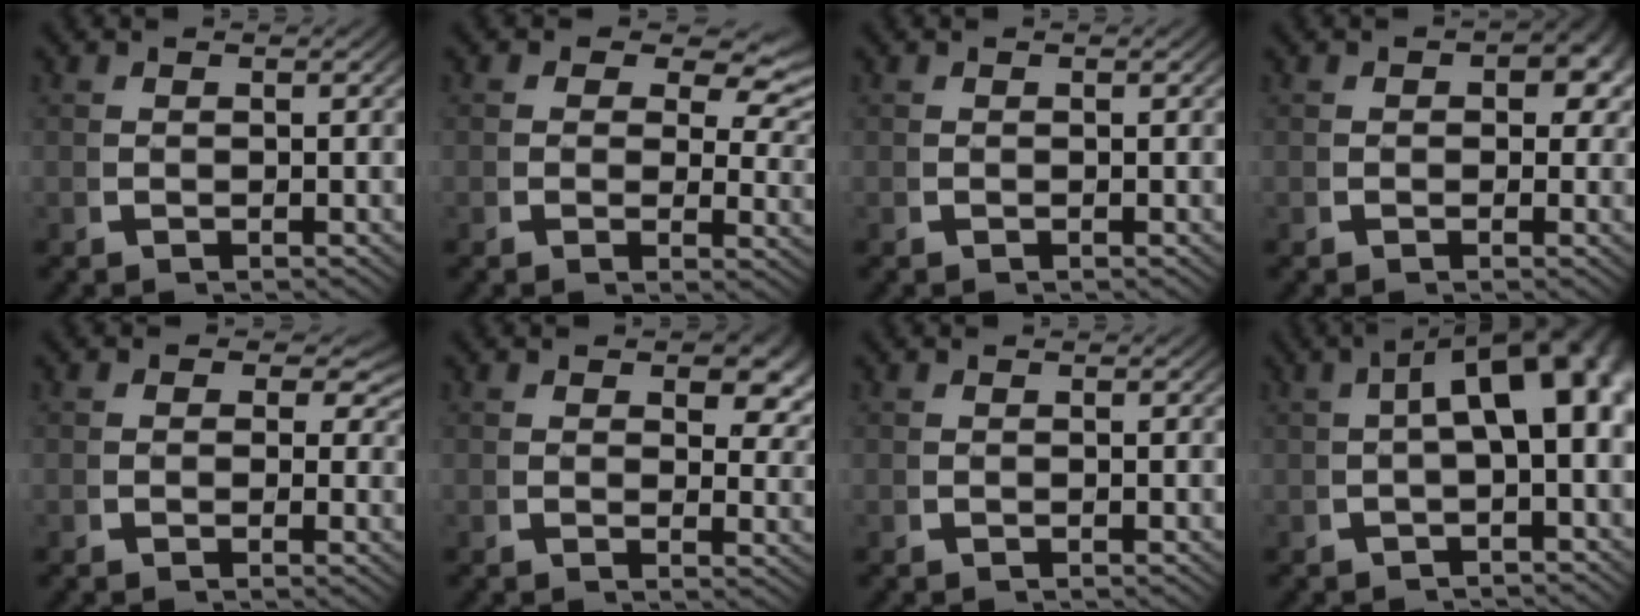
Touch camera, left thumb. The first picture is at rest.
{"total": 3.9, "force": [1.2, 2.5, 2.7], "torque": [-0.033, -0.014, 0.017]}
{"total": 0.0}
{"total": 2.5, "force": [0.3, 1.8, 1.8], "torque": [-0.021, -0.006, 0.001]}
{"total": 3.2, "force": [0.6, 2.5, 2.0], "torque": [-0.019, -0.004, 0.001]}
{"total": 3.0, "force": [1.6, 1.4, 2.1], "torque": [-0.016, -0.005, 0.020]}
{"total": 0.0}
{"total": 10.1, "force": [1.3, 5.2, 8.6], "torque": [-0.102, 0.021, 0.005]}